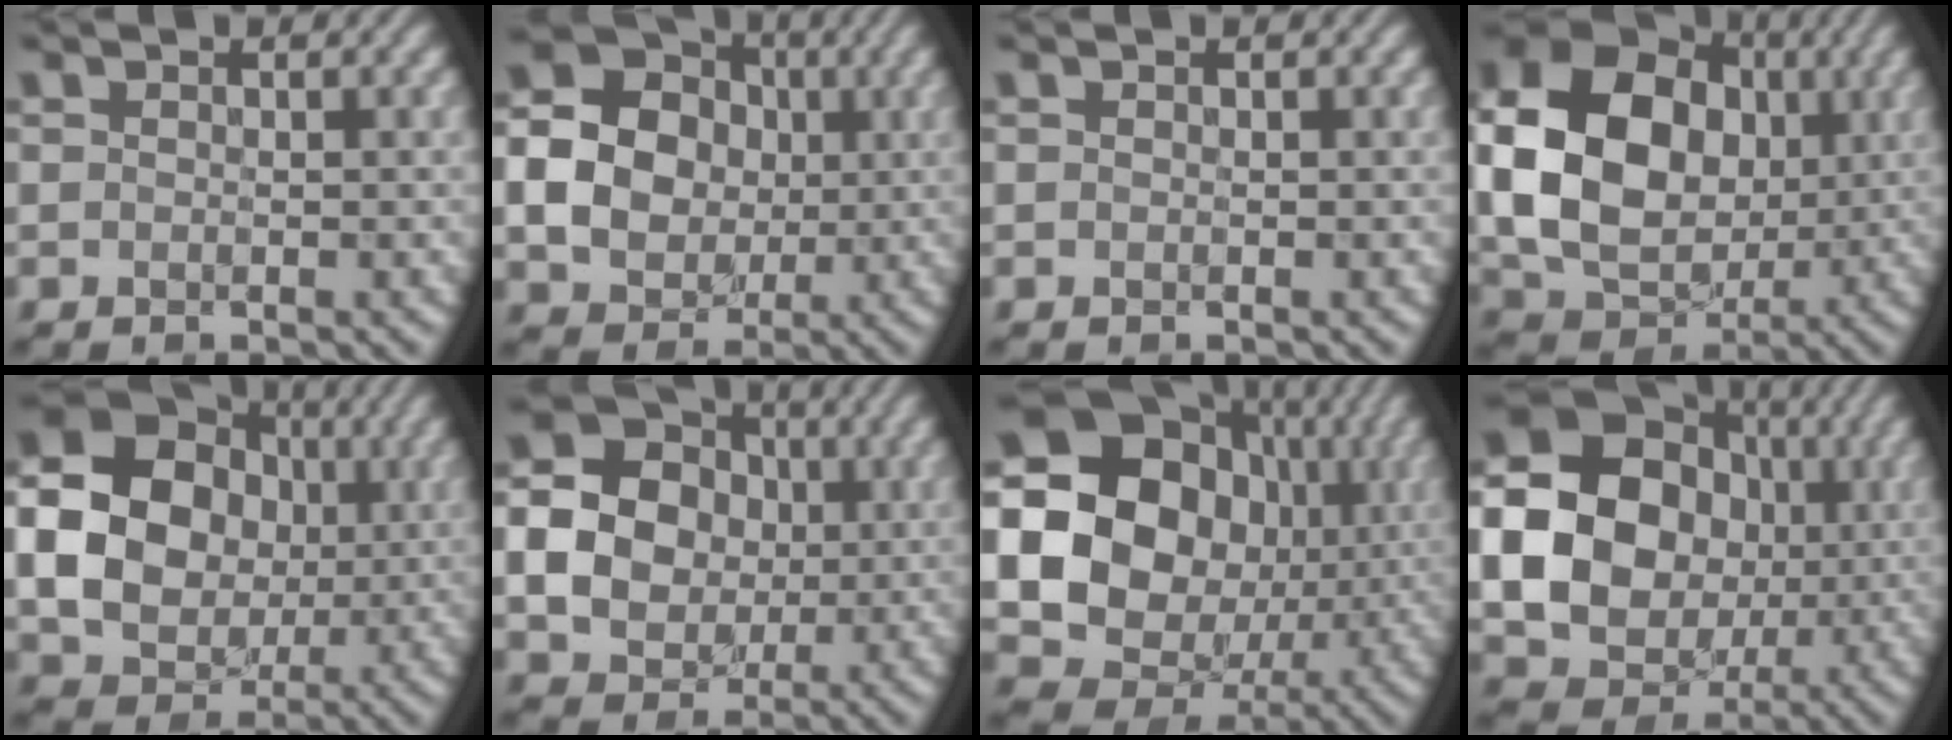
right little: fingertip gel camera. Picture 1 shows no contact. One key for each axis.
{"total": 12.7, "fx": 0.8, "fy": 11.7, "fz": 5.0, "tx": -0.131, "ty": 0.012, "tz": 0.011}
{"total": 0.0}
{"total": 14.3, "fx": 0.5, "fy": 11.2, "fz": 8.8, "tx": -0.183, "ty": 0.005, "tz": 0.005}
{"total": 14.8, "fx": 0.9, "fy": 13.1, "fz": 6.9, "tx": -0.175, "ty": 0.016, "tz": 0.007}
{"total": 14.2, "fx": 1.1, "fy": 13.1, "fz": 5.3, "tx": -0.139, "ty": 0.023, "tz": 0.010}
{"total": 21.7, "fx": 1.6, "fy": 19.1, "fz": 10.1, "tx": -0.204, "ty": 0.010, "tz": 0.007}
{"total": 19.8, "fx": 1.1, "fy": 17.8, "fz": 8.7, "tx": -0.201, "ty": 0.014, "tz": -0.007}